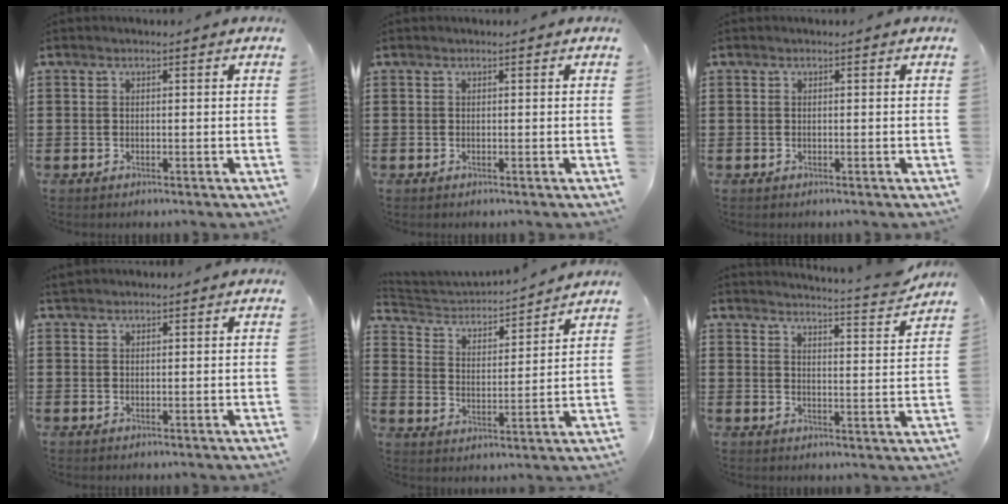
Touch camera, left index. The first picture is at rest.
{"total": 0.0}
{"total": 0.0}
{"total": 1.3, "force": [1.2, 0.4, 0.3], "torque": [-0.008, 0.001, 0.024]}
{"total": 3.2, "force": [3.1, 0.6, 0.4], "torque": [-0.032, -0.032, 0.044]}
{"total": 4.2, "force": [4.0, -0.8, 1.2], "torque": [-0.033, -0.034, 0.064]}